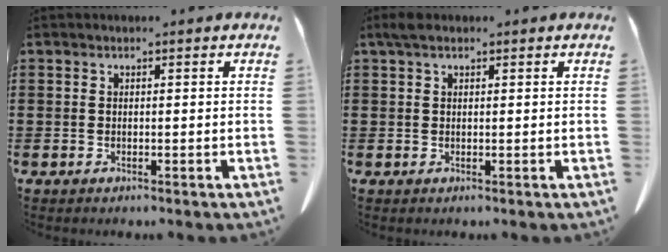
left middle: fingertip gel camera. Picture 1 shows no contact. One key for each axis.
{"total": 1.4, "fx": 0.6, "fy": 0.5, "fz": 1.1, "tx": -0.024, "ty": 0.003, "tz": 0.011}